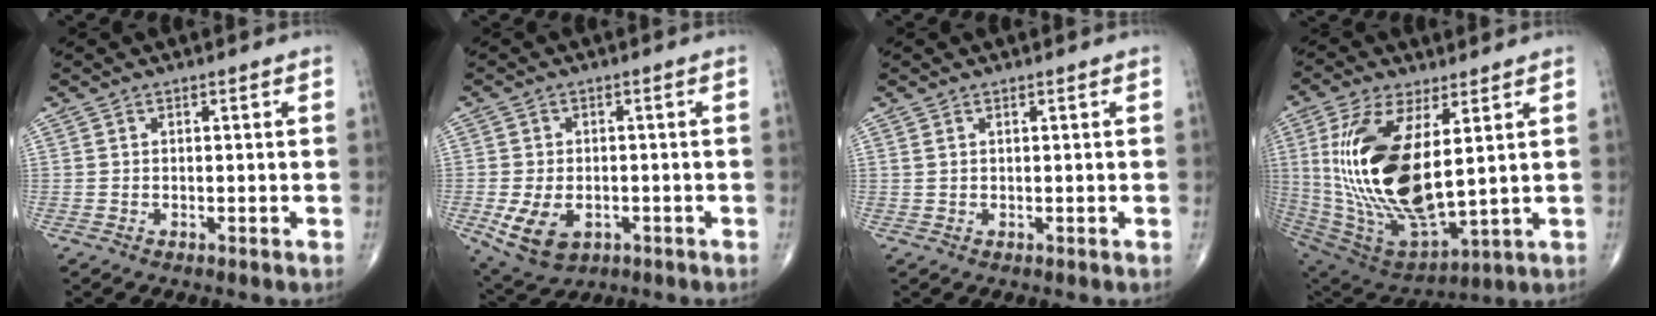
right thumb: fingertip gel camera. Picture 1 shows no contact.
{"total": 8.5, "force": [-2.8, 5.6, 5.8], "torque": [-0.104, 0.001, -0.035]}
{"total": 0.6, "force": [0.4, 0.2, 0.4], "torque": [-0.010, 0.007, 0.009]}
{"total": 23.7, "force": [3.9, 10.3, 21.0], "torque": [-0.428, -0.032, 0.088]}